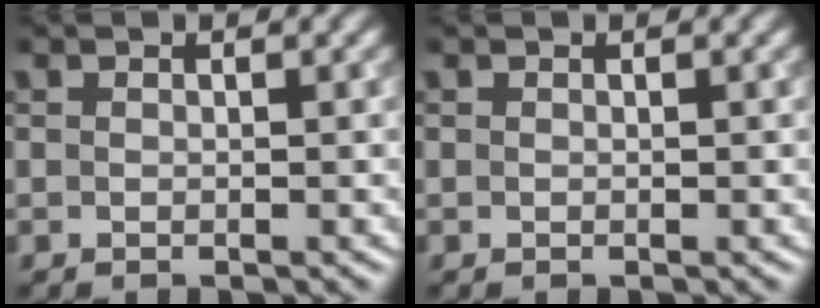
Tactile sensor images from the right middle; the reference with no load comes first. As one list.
[{"total": 0.0}]